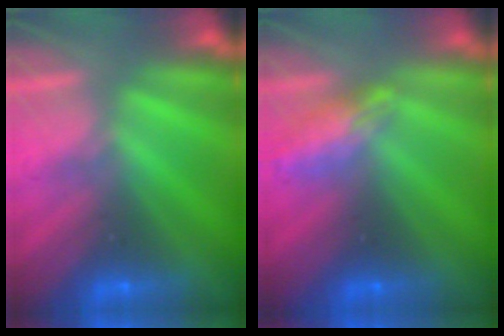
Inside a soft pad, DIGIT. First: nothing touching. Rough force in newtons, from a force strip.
{"total": 2.4}